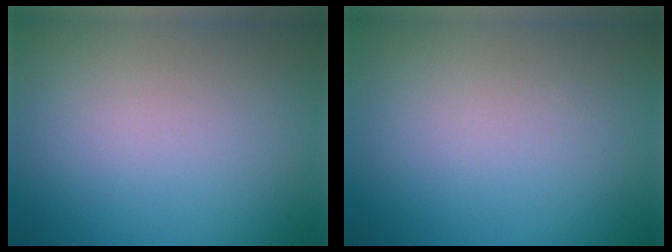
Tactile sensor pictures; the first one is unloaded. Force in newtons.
{"total": 0.0}